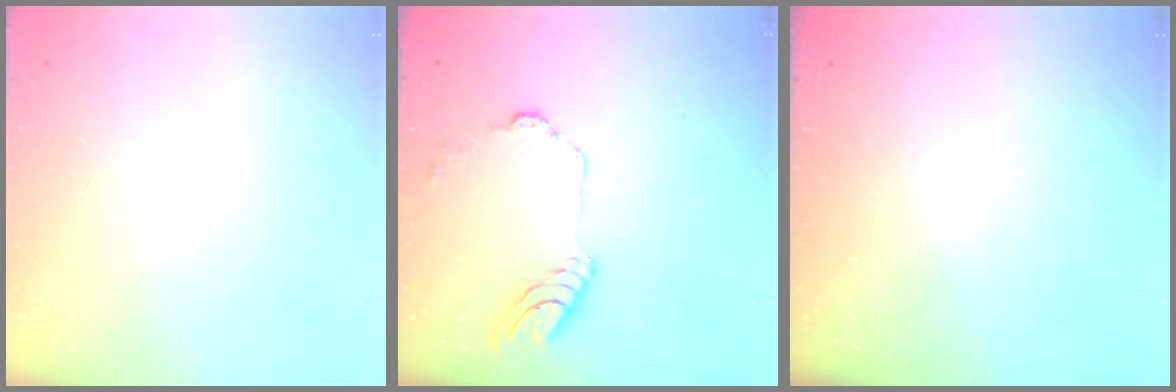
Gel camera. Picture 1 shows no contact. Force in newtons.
{"total": 11.5, "press": 11.5, "slide": 1.1}
{"total": 0.0}